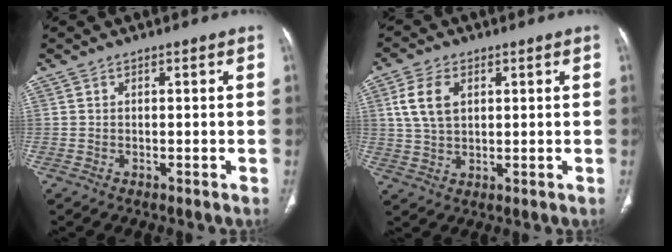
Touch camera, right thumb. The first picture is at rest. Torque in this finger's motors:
{"motor_torque": [0.01, 0.04, 0.59, -0.15, 0.07]}